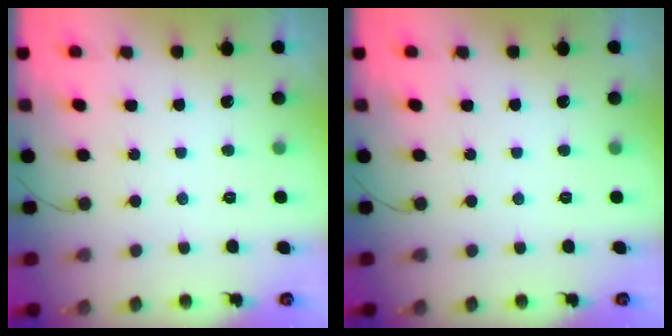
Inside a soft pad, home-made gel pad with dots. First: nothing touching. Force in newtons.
{"total": 0.0}